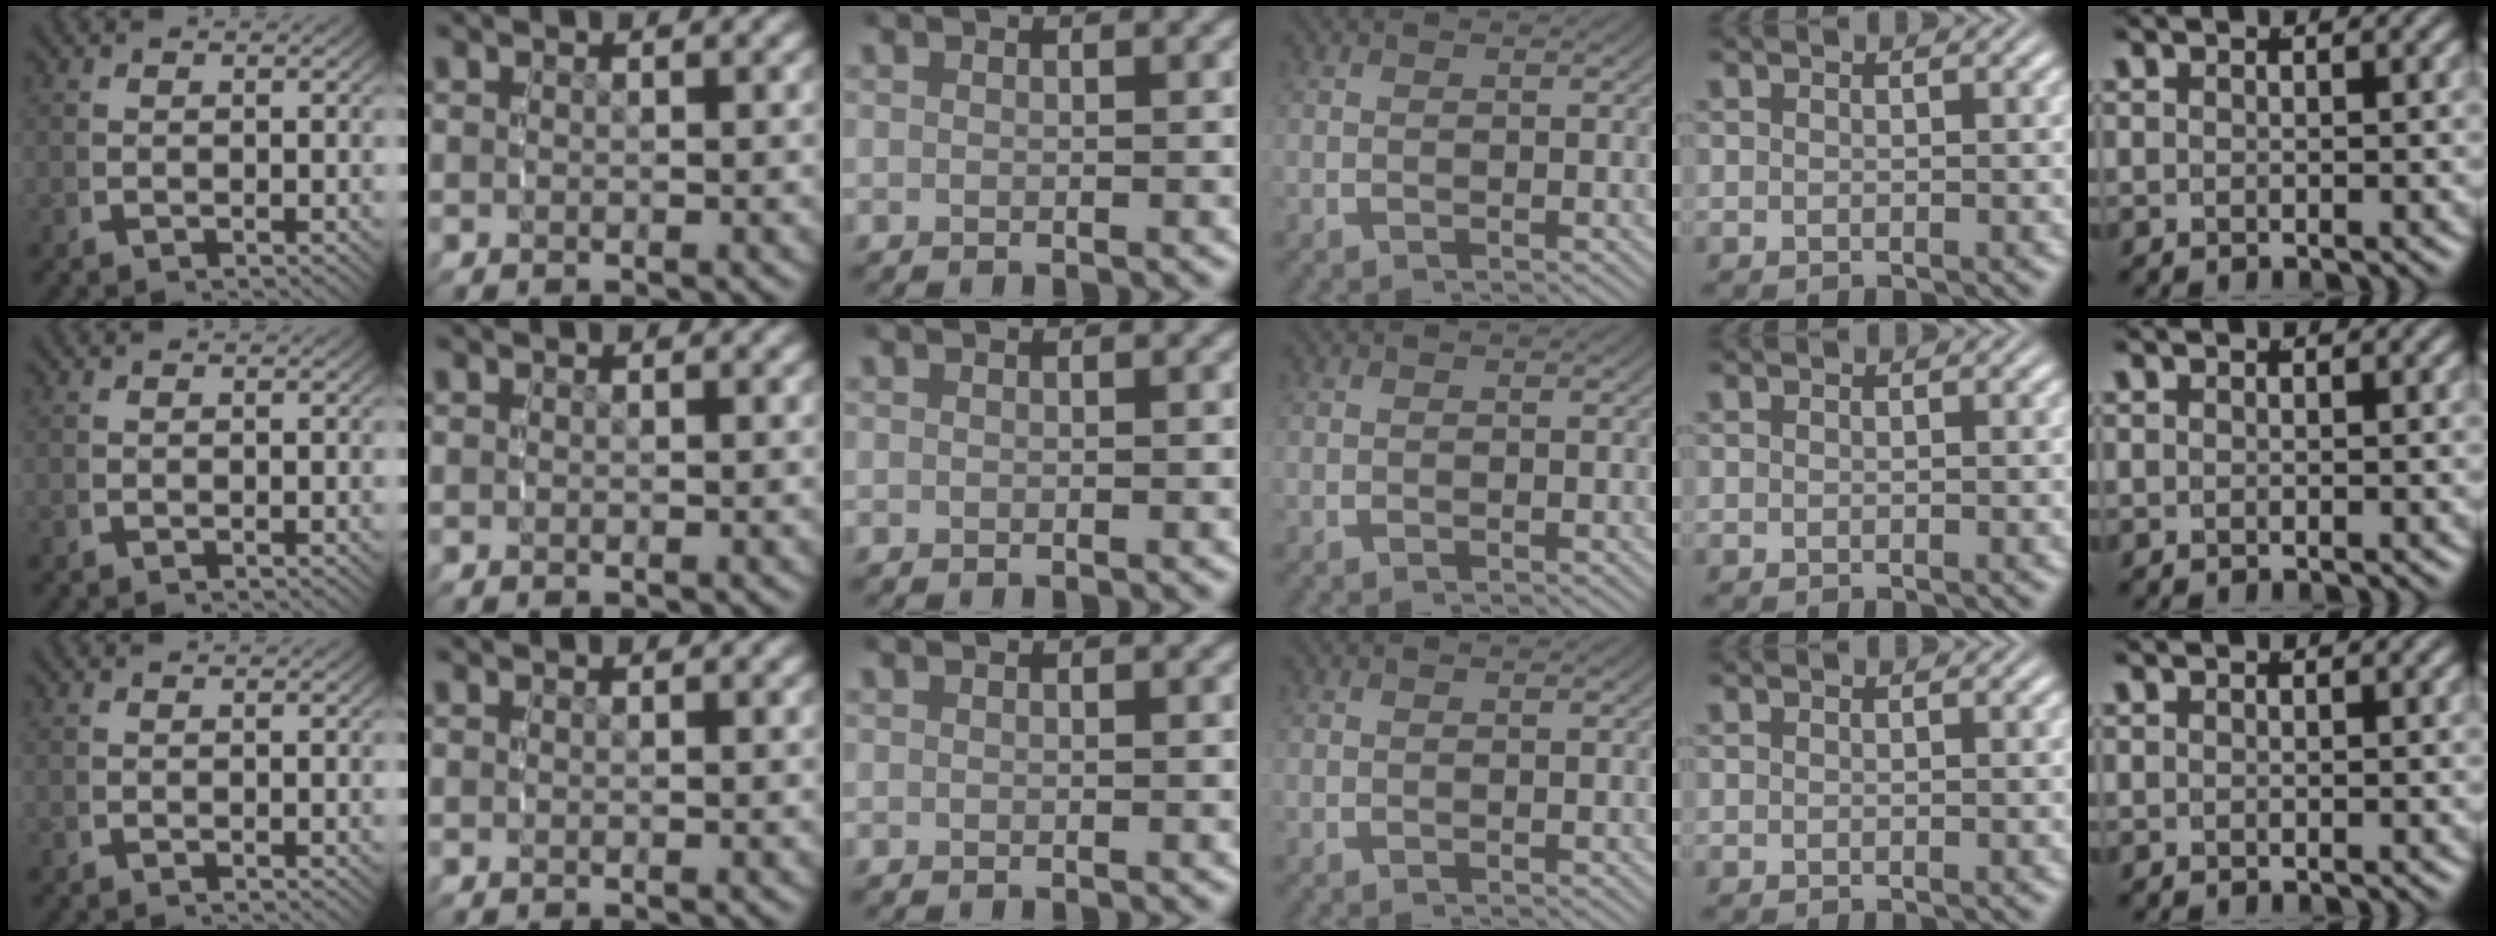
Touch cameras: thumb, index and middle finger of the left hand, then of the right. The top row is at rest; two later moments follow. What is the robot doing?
{"motion": "reach", "object": "jewelry box"}